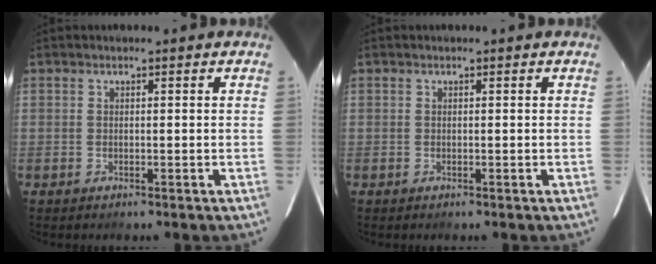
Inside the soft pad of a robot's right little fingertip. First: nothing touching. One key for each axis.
{"total": 0.0}